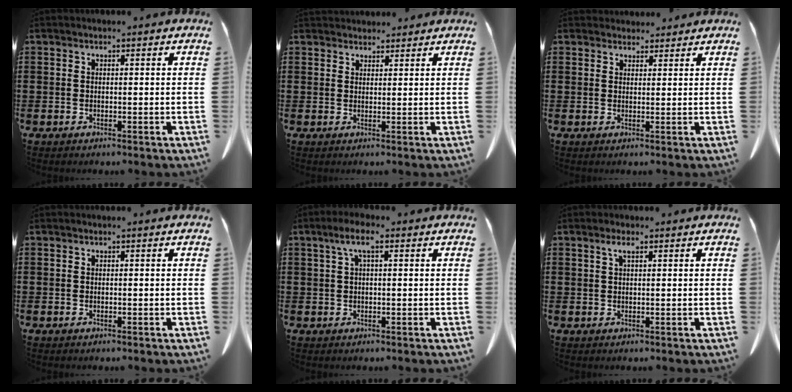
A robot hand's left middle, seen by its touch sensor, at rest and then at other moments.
{"total": 2.5, "force": [2.5, 0.6, 0.0], "torque": [-0.007, -0.004, 0.048]}
{"total": 2.4, "force": [2.2, 0.8, 0.2], "torque": [-0.010, -0.001, 0.044]}
{"total": 0.0}
{"total": 4.0, "force": [1.4, 1.0, 3.6], "torque": [-0.073, 0.008, 0.022]}
{"total": 1.6, "force": [0.9, 0.4, 1.3], "torque": [-0.028, 0.002, 0.015]}